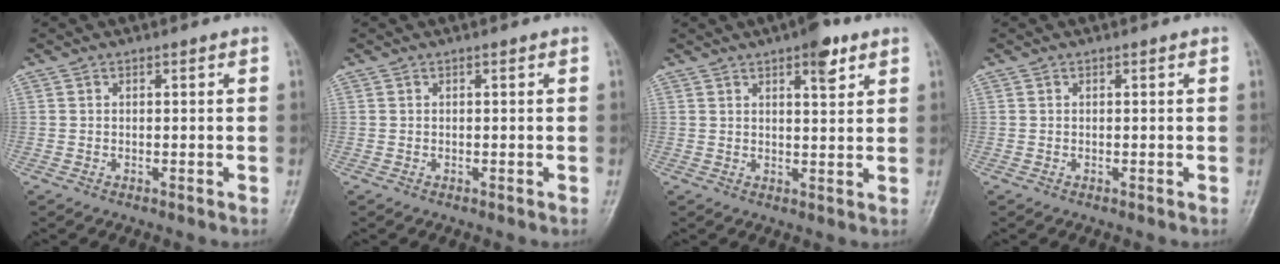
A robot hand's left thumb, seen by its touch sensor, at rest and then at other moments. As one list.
[{"total": 0.0}, {"total": 5.7, "force": [3.4, 2.0, 4.2], "torque": [-0.045, -0.014, 0.043]}, {"total": 0.0}]